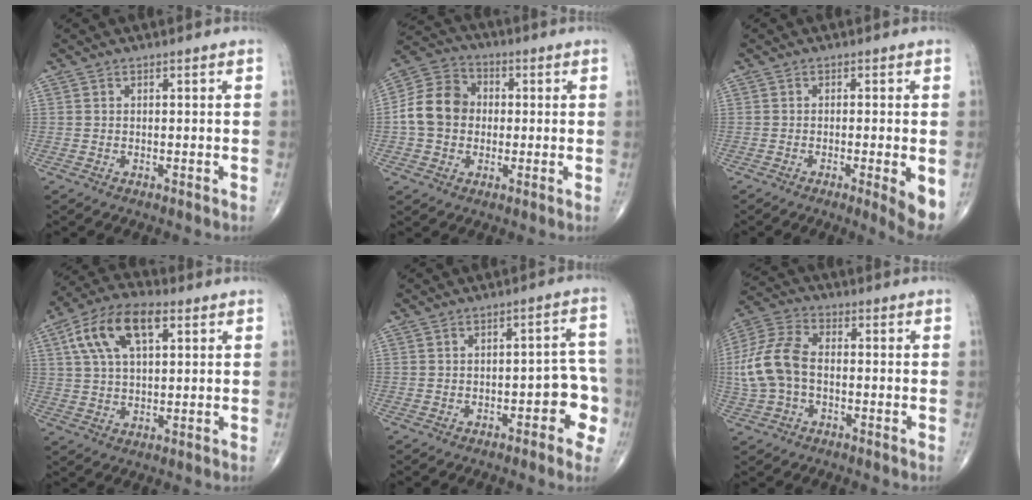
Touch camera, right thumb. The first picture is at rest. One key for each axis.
{"total": 11.0, "fx": -0.2, "fy": 9.1, "fz": 6.1, "tx": -0.097, "ty": 0.029, "tz": -0.013}
{"total": 5.9, "fx": -1.7, "fy": 0.8, "fz": 5.7, "tx": -0.081, "ty": -0.016, "tz": -0.028}
{"total": 13.3, "fx": 5.1, "fy": 6.6, "fz": 10.4, "tx": -0.190, "ty": 0.014, "tz": 0.087}
{"total": 7.5, "fx": -2.7, "fy": 3.4, "fz": 6.1, "tx": -0.037, "ty": 0.034, "tz": -0.035}
{"total": 11.6, "fx": -1.0, "fy": 7.3, "fz": 8.9, "tx": -0.199, "ty": 0.031, "tz": -0.026}